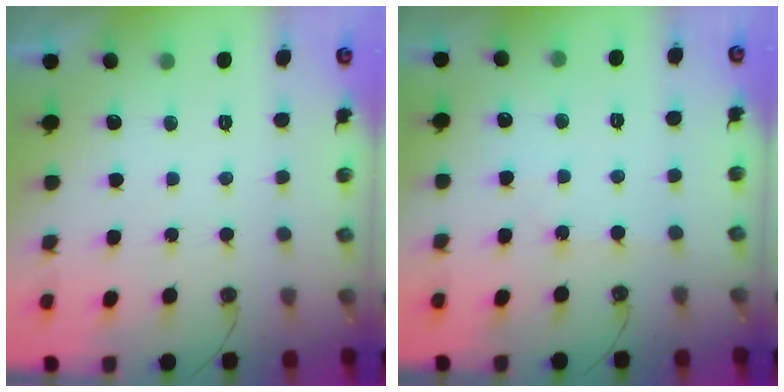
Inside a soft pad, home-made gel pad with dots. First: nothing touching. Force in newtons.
{"total": 2.5, "press": 2.5, "slide": 0.4}